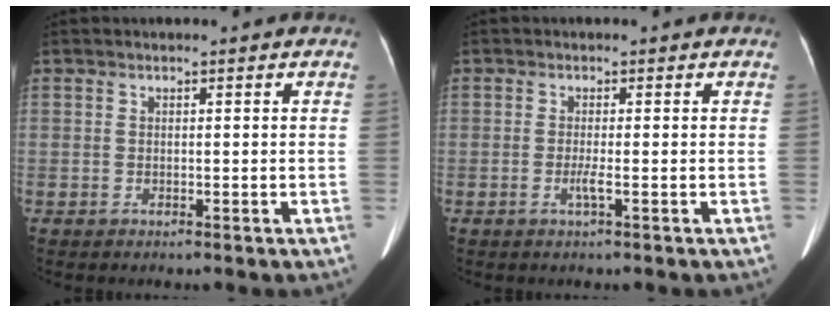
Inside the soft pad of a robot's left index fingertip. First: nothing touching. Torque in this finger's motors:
{"motor_torque": [0.00, 0.00, 0.00, 0.00]}